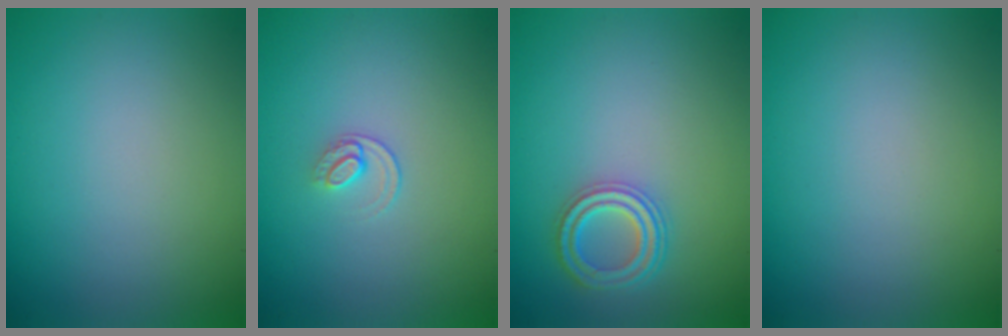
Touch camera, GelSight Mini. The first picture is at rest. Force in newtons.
{"total": 1.2, "press": 0.8, "slide": 0.9}
{"total": 3.5, "press": 2.9, "slide": 2.0}
{"total": 0.0}